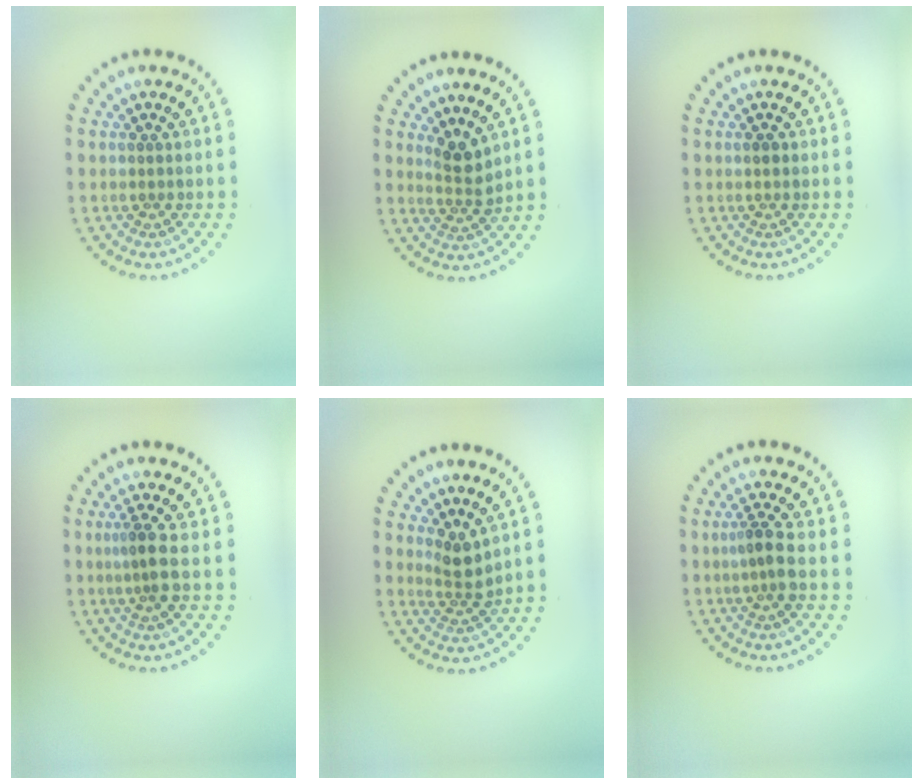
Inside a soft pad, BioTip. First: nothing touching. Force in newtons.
{"total": 2.3, "press": 1.7, "slide": 1.5}
{"total": 0.8, "press": 0.8, "slide": 0.1}
{"total": 2.3, "press": 1.9, "slide": 1.4}
{"total": 2.2, "press": 1.8, "slide": 1.4}
{"total": 2.2, "press": 1.7, "slide": 1.4}